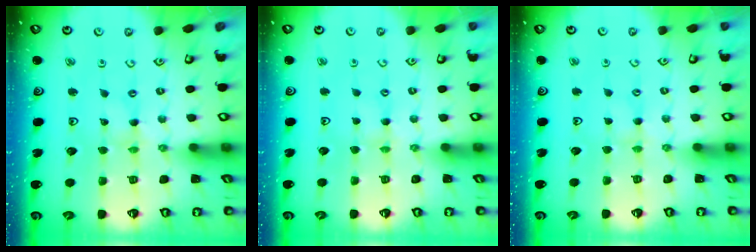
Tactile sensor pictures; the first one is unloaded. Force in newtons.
{"total": 3.4, "press": 3.4, "slide": 0.4}
{"total": 2.1, "press": 2.1, "slide": 0.2}